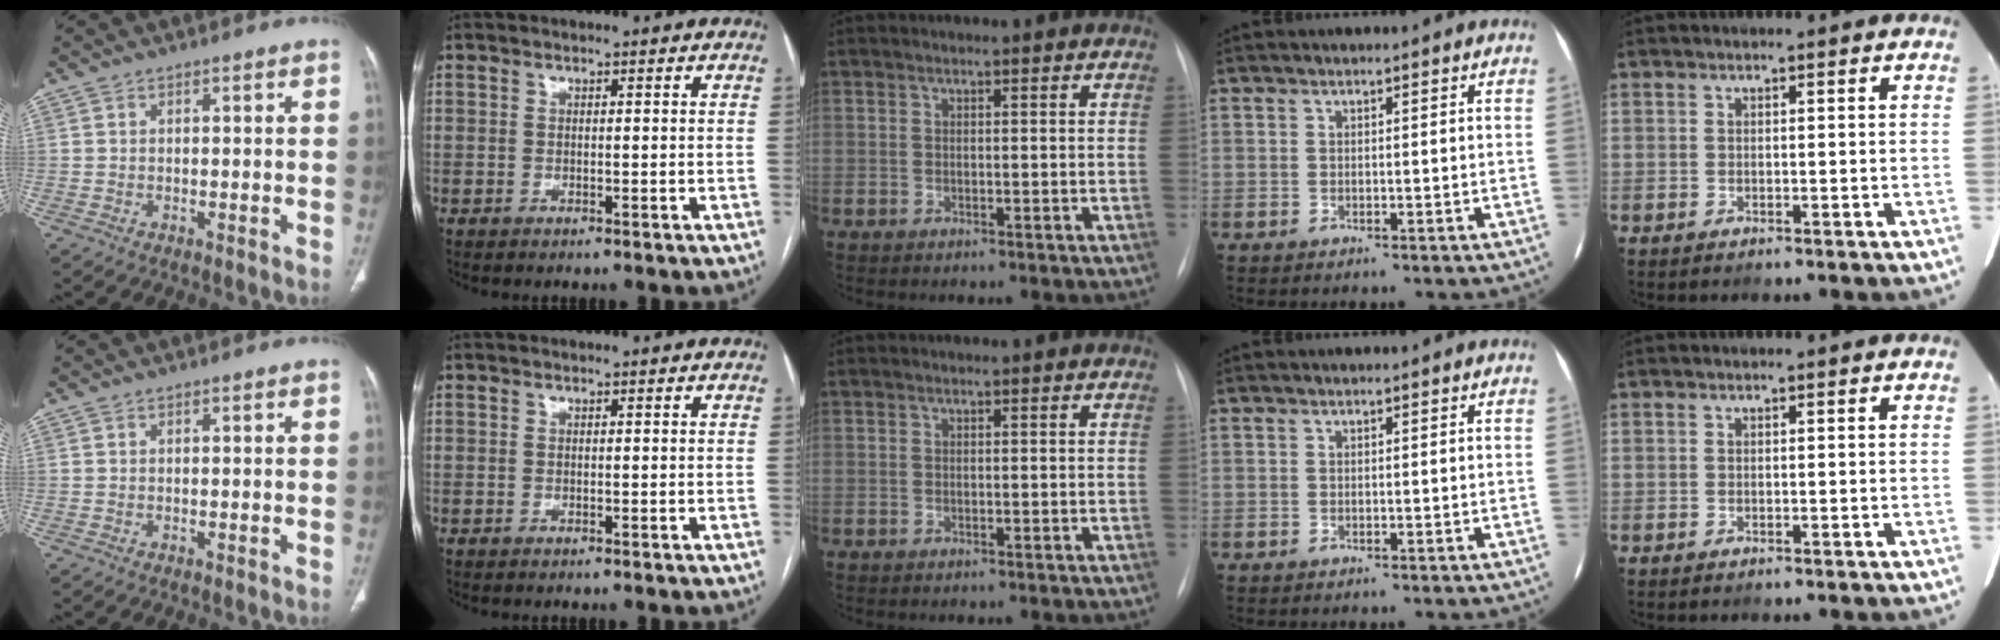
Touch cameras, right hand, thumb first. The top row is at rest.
{}